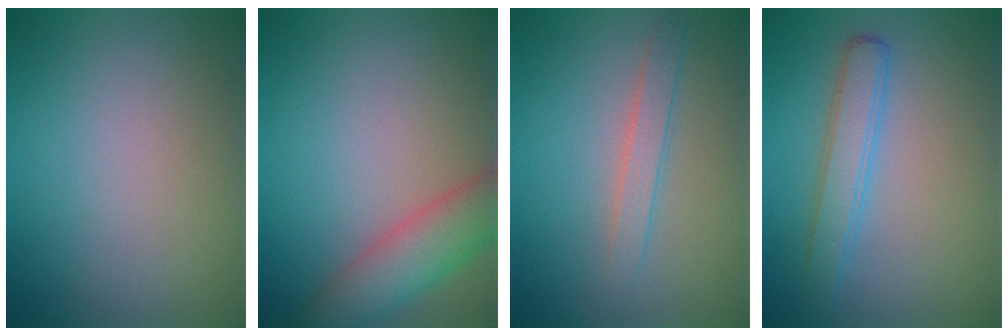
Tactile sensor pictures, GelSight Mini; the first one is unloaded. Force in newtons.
{"total": 5.5, "press": 5.5, "slide": 0.4}
{"total": 1.9, "press": 1.9, "slide": 0.1}
{"total": 3.1, "press": 3.1, "slide": 0.1}